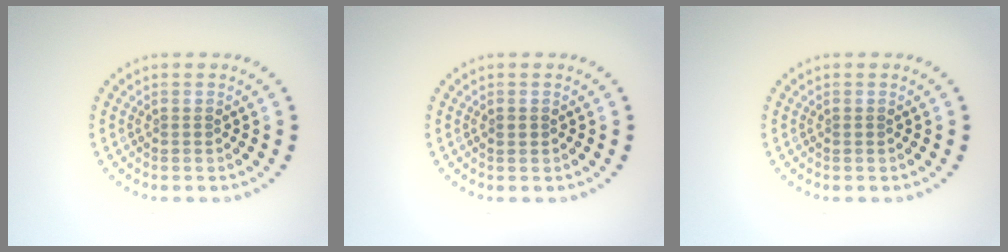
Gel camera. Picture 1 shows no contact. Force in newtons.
{"total": 0.7, "press": 0.7, "slide": 0.2}
{"total": 0.0}